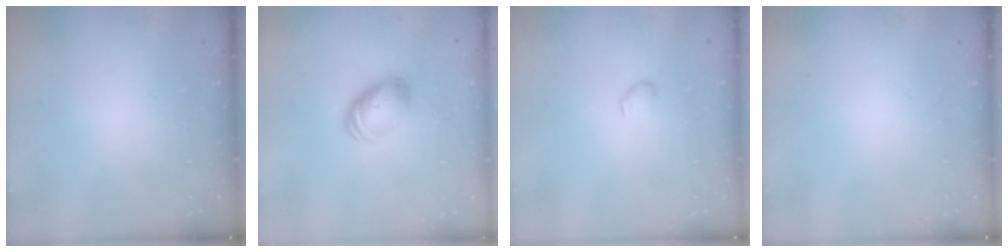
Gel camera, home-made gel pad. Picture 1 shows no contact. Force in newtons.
{"total": 8.0, "press": 7.9, "slide": 0.4}
{"total": 3.1, "press": 3.0, "slide": 0.5}
{"total": 0.0}